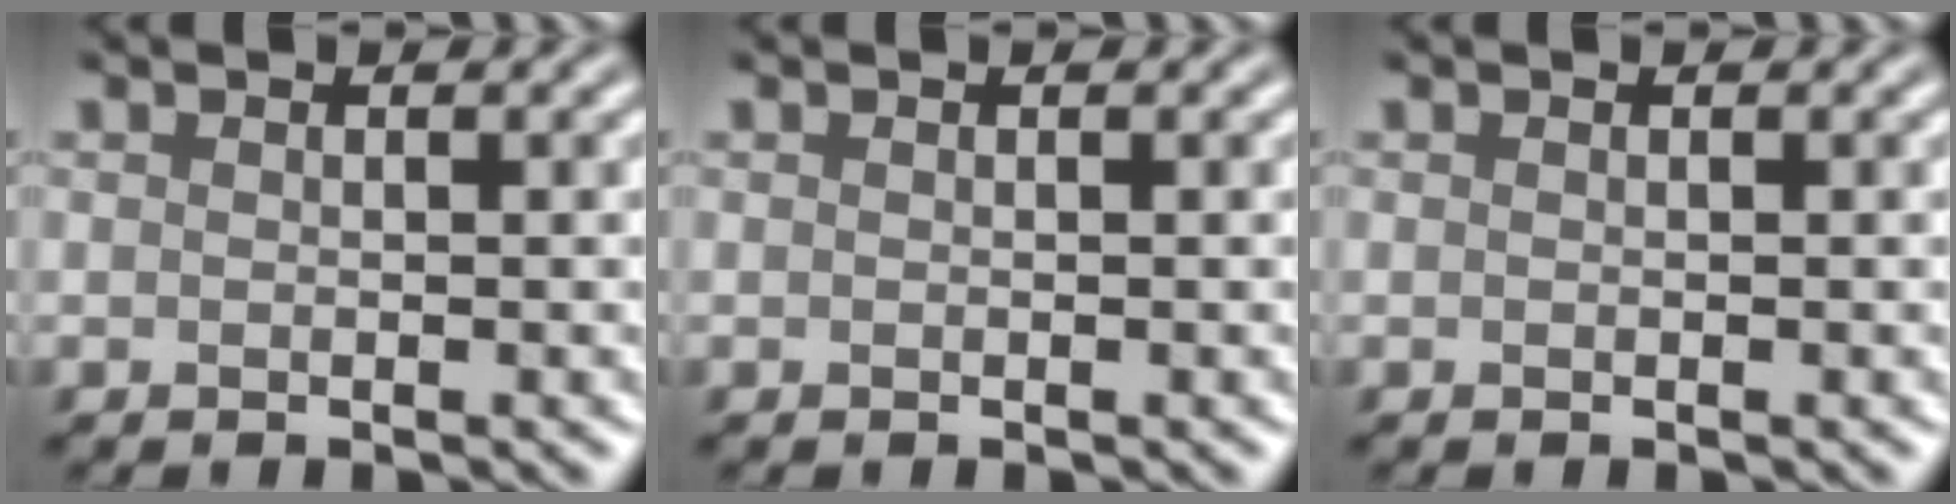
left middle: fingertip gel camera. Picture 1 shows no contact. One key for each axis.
{"total": 0.0}
{"total": 0.0}